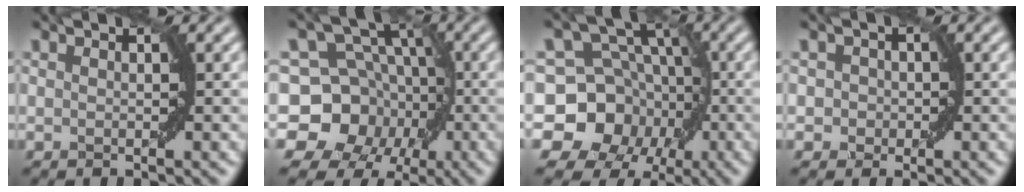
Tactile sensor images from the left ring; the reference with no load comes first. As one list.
[{"total": 13.3, "force": [-3.9, 11.8, 4.8], "torque": [-0.090, 0.015, -0.094]}, {"total": 13.5, "force": [-4.1, 12.0, 4.7], "torque": [-0.088, 0.010, -0.097]}, {"total": 1.5, "force": [0.1, 1.5, 0.4], "torque": [0.008, 0.003, -0.005]}]